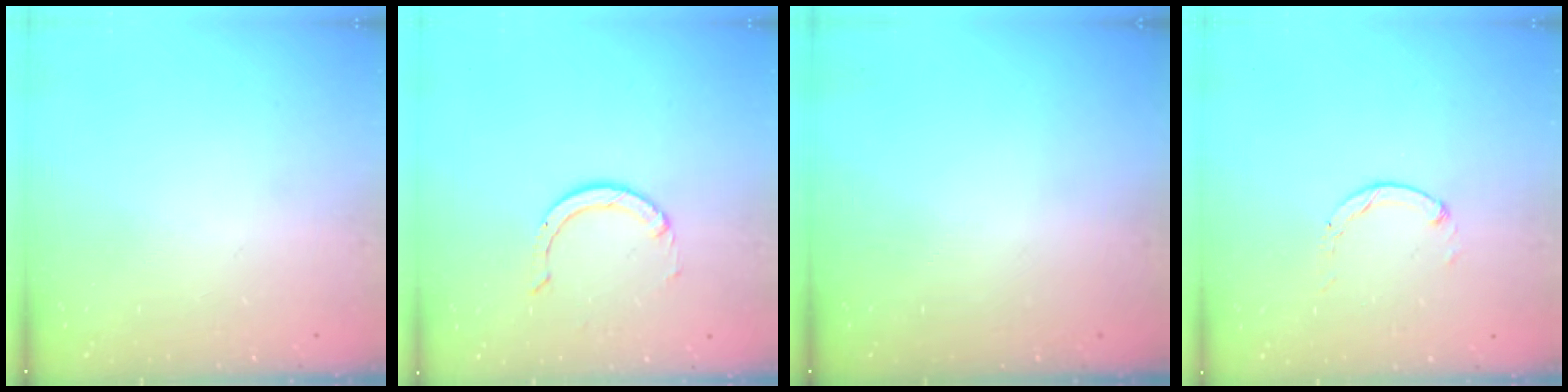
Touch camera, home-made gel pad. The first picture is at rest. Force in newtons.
{"total": 2.8, "press": 2.8, "slide": 0.2}
{"total": 0.0}
{"total": 0.7, "press": 0.6, "slide": 0.2}